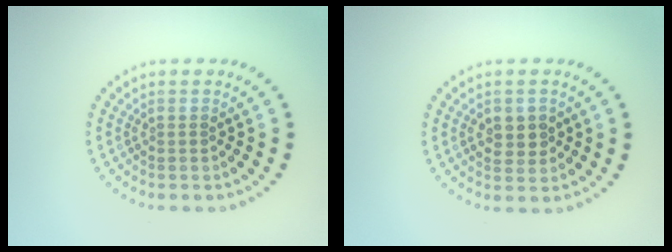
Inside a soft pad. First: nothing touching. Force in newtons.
{"total": 2.7, "press": 2.6, "slide": 0.5}